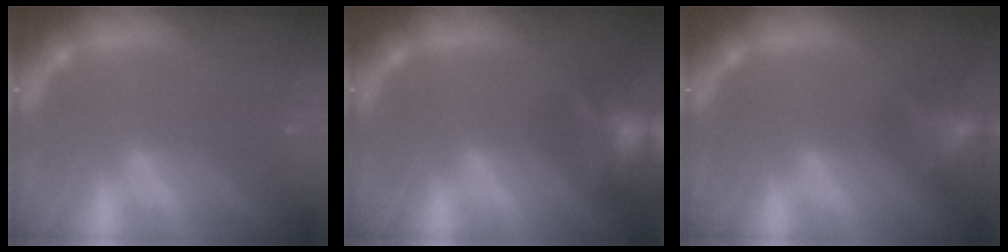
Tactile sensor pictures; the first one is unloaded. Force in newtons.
{"total": 9.5}
{"total": 6.5}